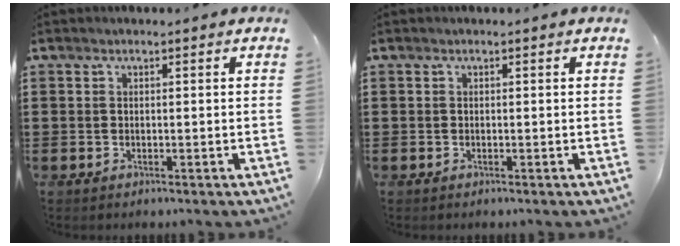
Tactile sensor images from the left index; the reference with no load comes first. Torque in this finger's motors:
{"motor_torque": [0.02, 0.01, 0.00, 0.00]}